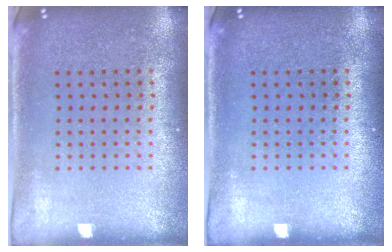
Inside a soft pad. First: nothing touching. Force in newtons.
{"total": 0.0}